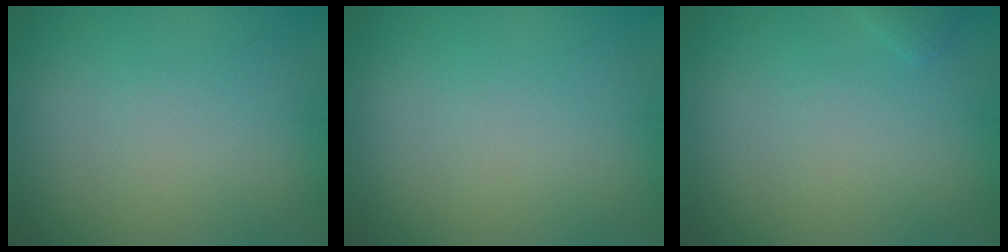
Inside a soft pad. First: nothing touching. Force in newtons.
{"total": 0.0}
{"total": 0.6, "press": 0.6, "slide": 0.1}